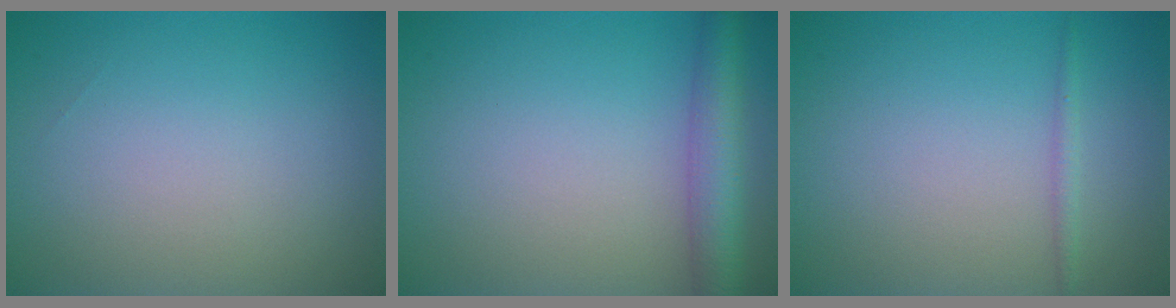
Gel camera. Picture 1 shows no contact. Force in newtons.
{"total": 4.6, "press": 4.6, "slide": 0.1}
{"total": 0.9, "press": 0.9, "slide": 0.1}